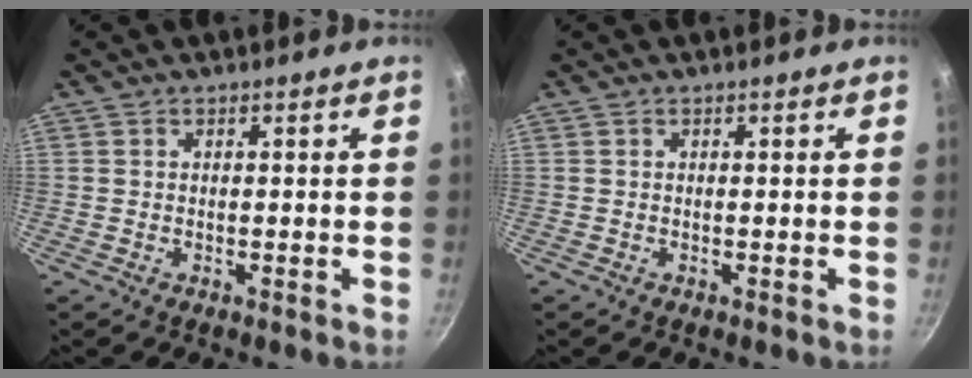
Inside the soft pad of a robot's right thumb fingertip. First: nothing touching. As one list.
[{"total": 0.0}]